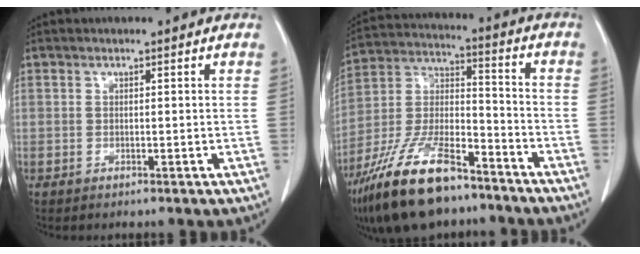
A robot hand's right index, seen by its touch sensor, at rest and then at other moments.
{"total": 18.1, "force": [-12.9, 5.6, 11.5], "torque": [-0.250, -0.009, -0.237]}